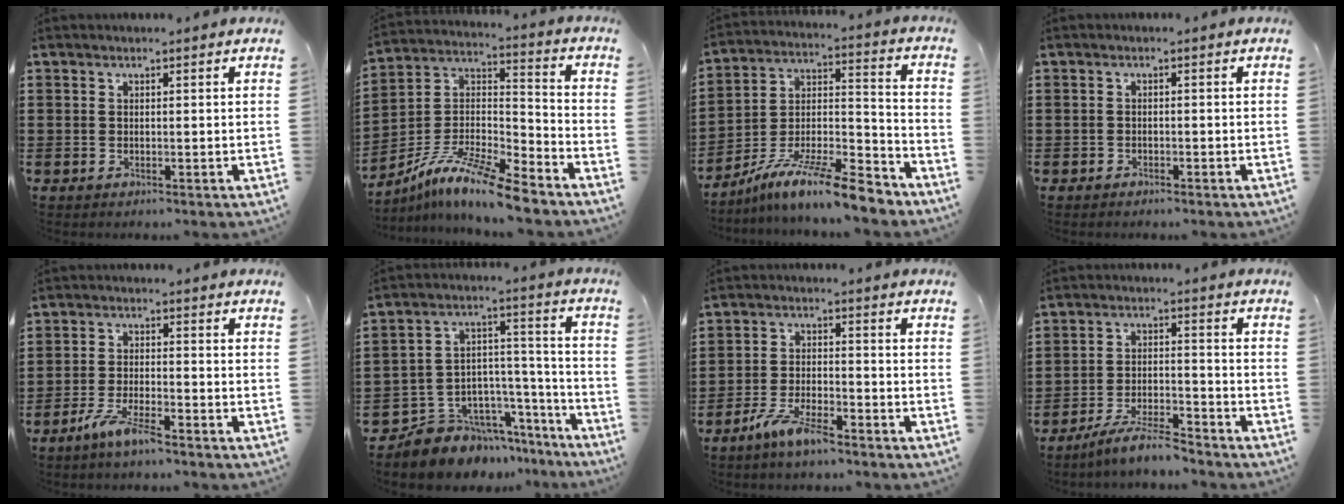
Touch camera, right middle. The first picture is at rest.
{"total": 10.8, "force": [-9.3, 0.5, 5.4], "torque": [-0.104, 0.007, -0.189]}
{"total": 12.3, "force": [-10.3, 1.0, 6.6], "torque": [-0.109, 0.024, -0.193]}
{"total": 0.9, "force": [-0.8, 0.3, 0.1], "torque": [-0.003, 0.001, -0.019]}
{"total": 4.9, "force": [-3.7, 0.5, 3.2], "torque": [-0.071, -0.006, -0.070]}
{"total": 7.7, "force": [-6.5, 4.1, -0.2], "torque": [-0.013, 0.004, -0.122]}
{"total": 5.3, "force": [-4.3, 0.9, 3.1], "torque": [-0.070, -0.002, -0.083]}
{"total": 6.3, "force": [-5.7, 0.5, 2.7], "torque": [-0.060, -0.004, -0.112]}